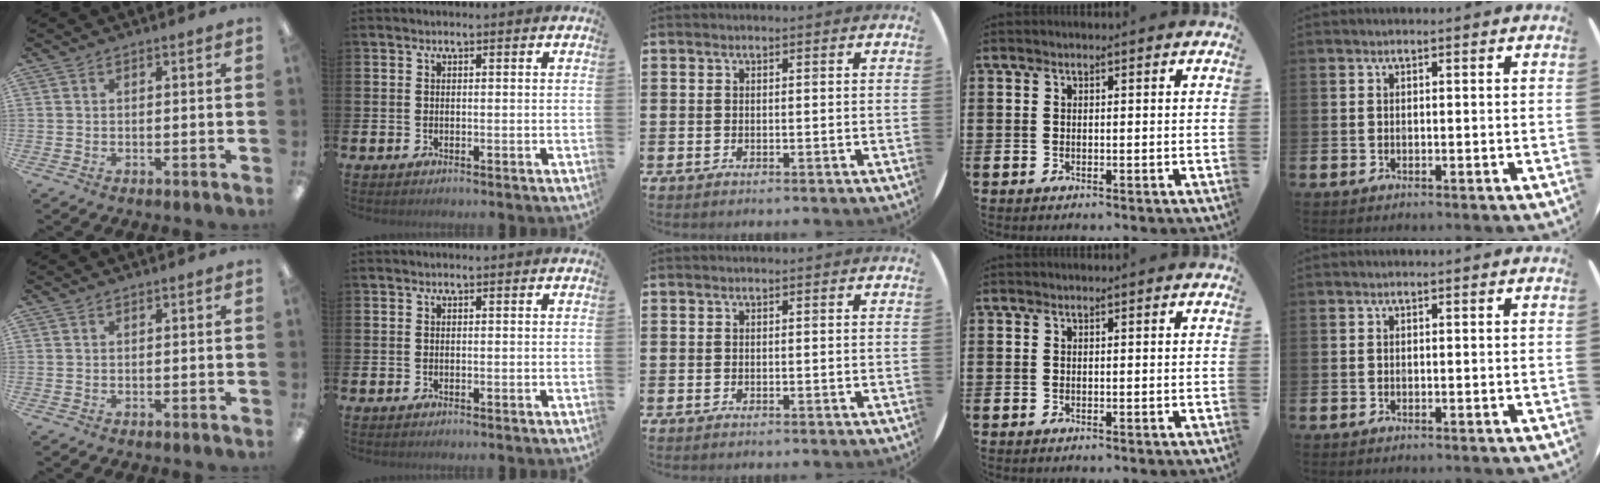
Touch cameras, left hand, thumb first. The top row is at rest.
{}